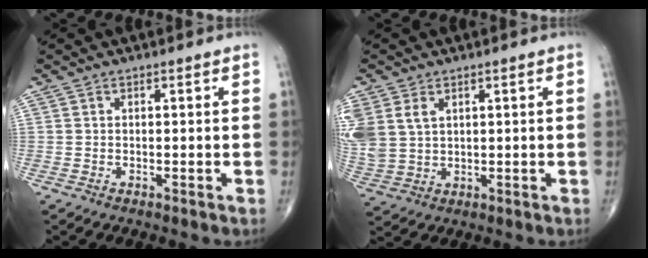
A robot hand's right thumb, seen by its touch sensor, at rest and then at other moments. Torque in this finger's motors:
{"motor_torque": [-0.05, -0.05, 0.82, 0.77, 0.10]}